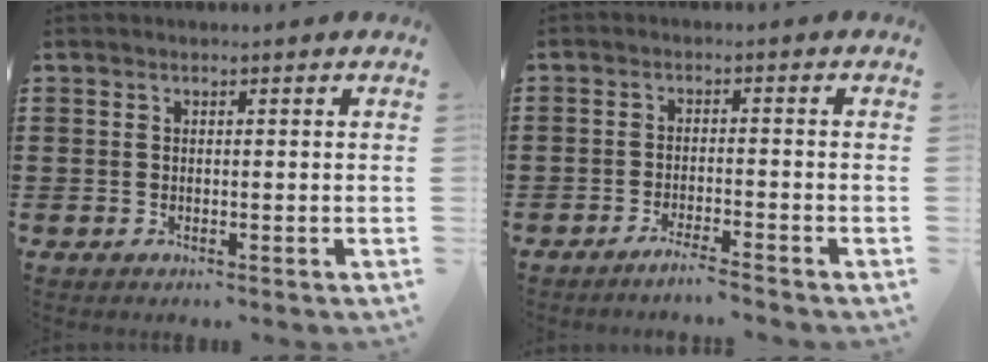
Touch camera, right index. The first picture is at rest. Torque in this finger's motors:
{"motor_torque": [1.16, 0.98, -0.07, -0.03]}